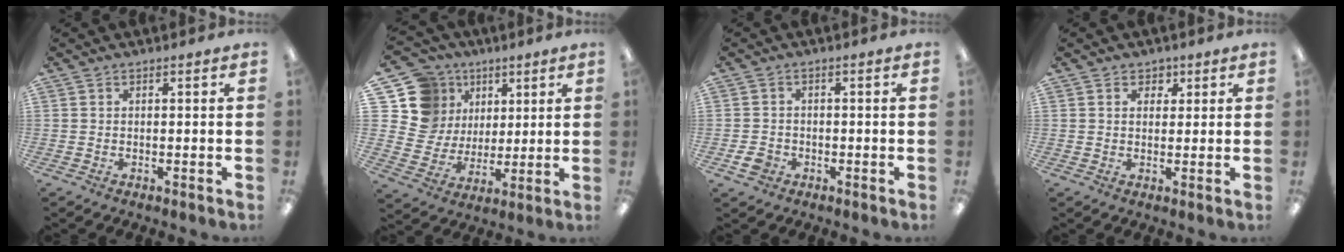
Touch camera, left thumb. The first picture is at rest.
{"total": 16.2, "force": [6.8, 14.1, 4.3], "torque": [-0.105, -0.030, 0.145]}
{"total": 3.5, "force": [-1.5, 2.8, 1.3], "torque": [-0.026, 0.003, -0.028]}
{"total": 2.7, "force": [1.4, 2.3, 0.3], "torque": [0.002, 0.000, 0.021]}